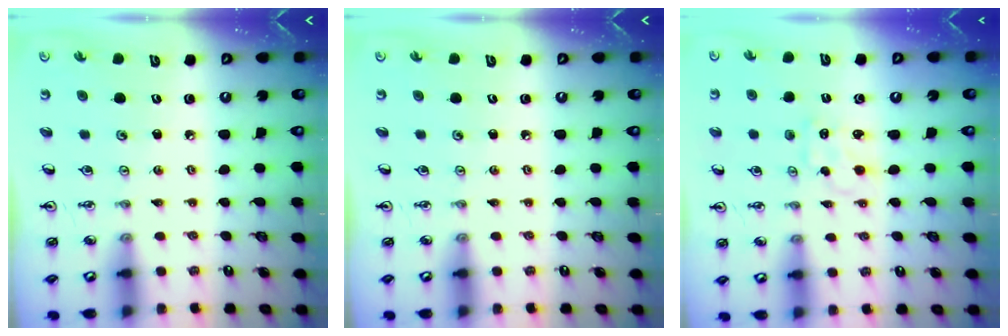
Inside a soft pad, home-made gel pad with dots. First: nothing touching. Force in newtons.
{"total": 0.0}
{"total": 0.8, "press": 0.8, "slide": 0.3}